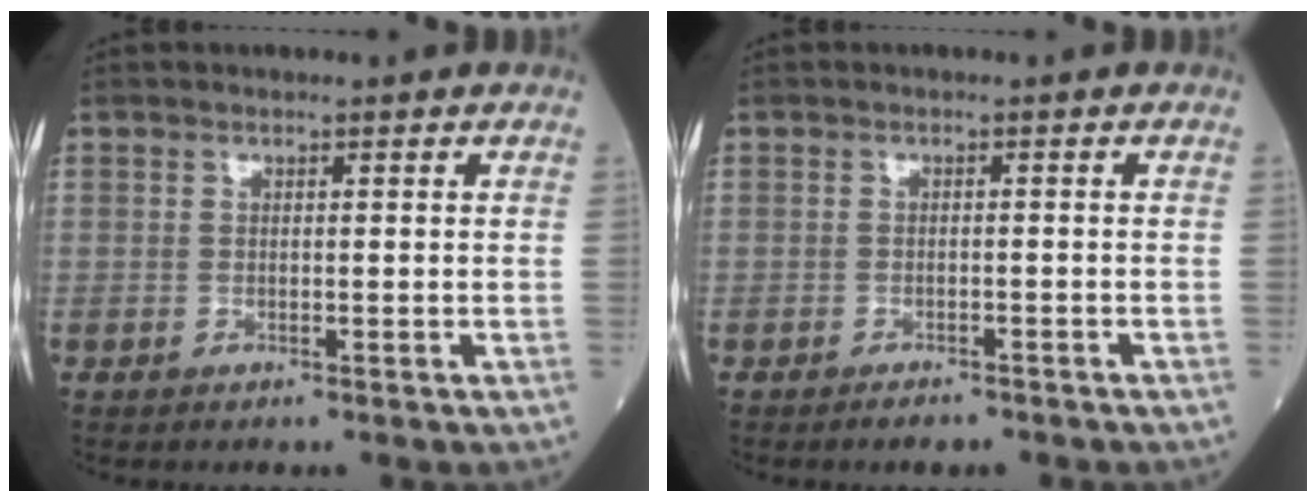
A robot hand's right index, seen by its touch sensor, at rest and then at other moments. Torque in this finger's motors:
{"motor_torque": [0.01, -0.09, -0.07, -0.01]}